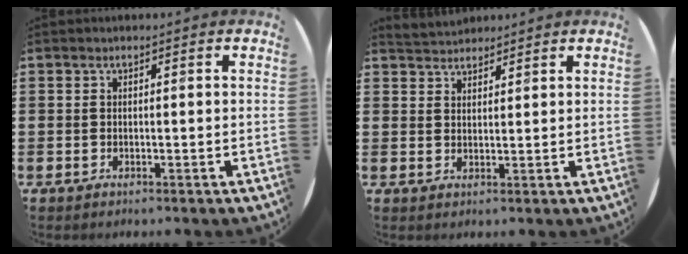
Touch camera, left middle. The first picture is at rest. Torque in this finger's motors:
{"motor_torque": [0.23, -0.24, 0.00, 0.00]}